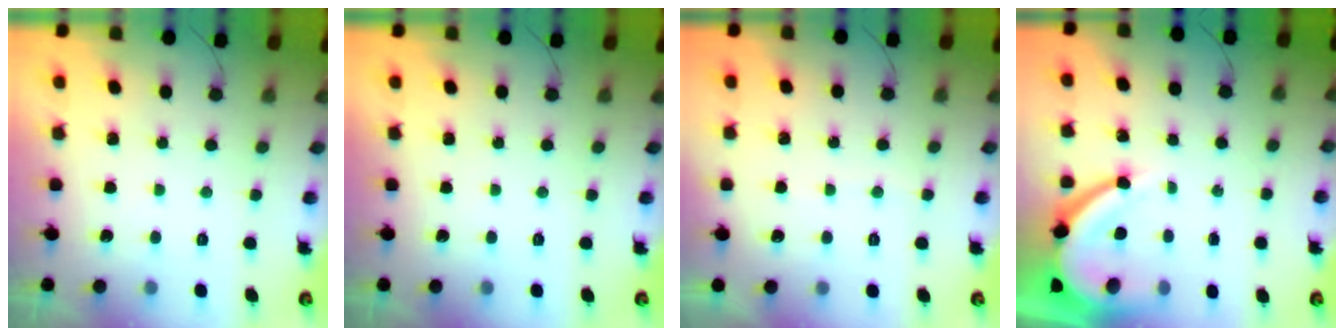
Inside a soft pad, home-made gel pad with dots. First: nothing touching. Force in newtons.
{"total": 0.0}
{"total": 2.2, "press": 2.2, "slide": 0.3}
{"total": 10.2, "press": 10.1, "slide": 1.1}